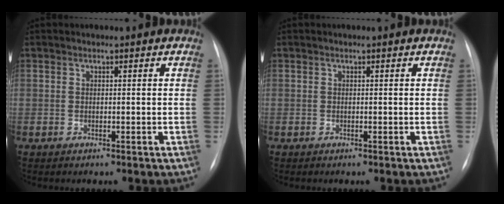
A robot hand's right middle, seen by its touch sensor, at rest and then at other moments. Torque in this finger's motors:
{"motor_torque": [0.46, -0.51, 0.03, 0.01]}